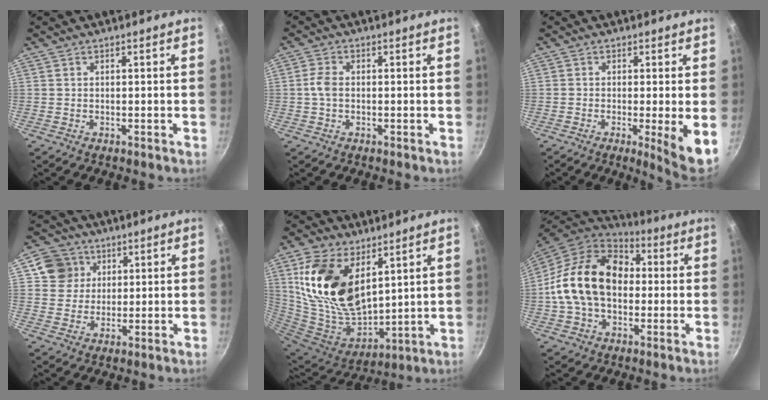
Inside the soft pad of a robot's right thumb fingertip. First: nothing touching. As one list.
[{"total": 3.0, "force": [-0.3, 1.9, 2.4], "torque": [-0.054, 0.011, -0.010]}, {"total": 6.4, "force": [-1.1, 0.3, 6.3], "torque": [-0.094, -0.013, -0.017]}, {"total": 7.6, "force": [2.9, 6.8, 1.9], "torque": [0.000, 0.002, 0.045]}, {"total": 22.1, "force": [8.6, 12.8, 15.8], "torque": [-0.298, -0.056, 0.177]}, {"total": 19.6, "force": [0.6, 14.0, 13.7], "torque": [-0.217, 0.037, -0.002]}]